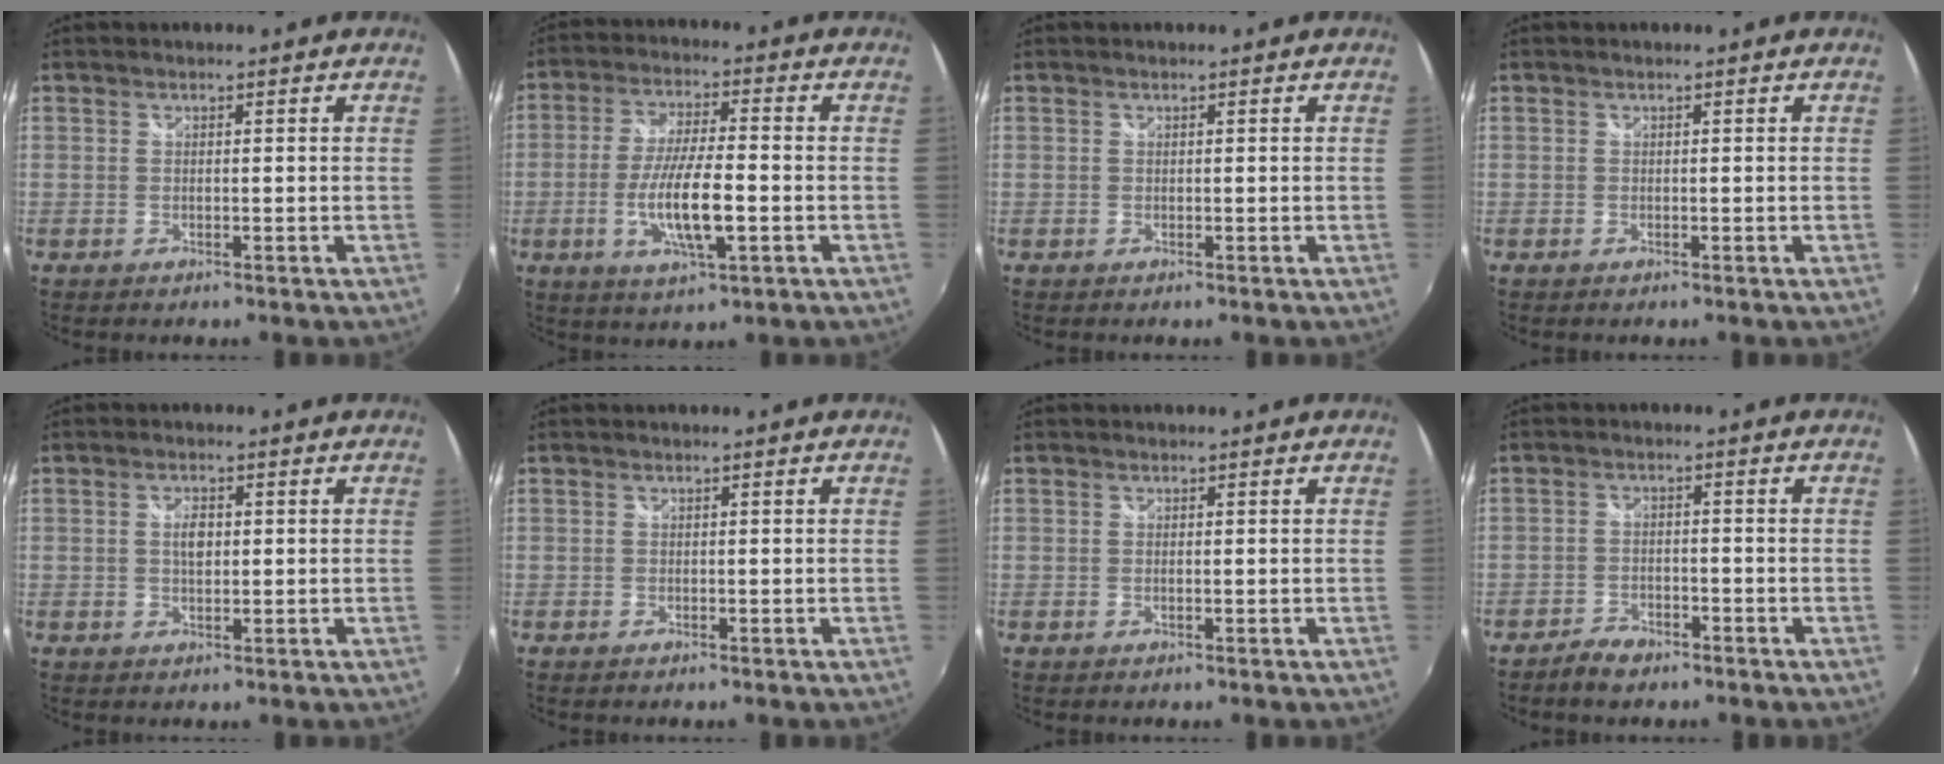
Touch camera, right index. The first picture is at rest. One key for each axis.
{"total": 10.8, "fx": -2.9, "fy": 2.3, "fz": 10.2, "tx": -0.197, "ty": -0.010, "tz": -0.052}
{"total": 0.0}
{"total": 0.0}
{"total": 2.9, "fx": 0.3, "fy": 1.5, "fz": 2.4, "tx": -0.042, "ty": 0.003, "tz": 0.005}
{"total": 0.0}
{"total": 0.0}
{"total": 4.2, "fx": -3.5, "fy": 1.9, "fz": 1.5, "tx": -0.047, "ty": 0.004, "tz": -0.062}